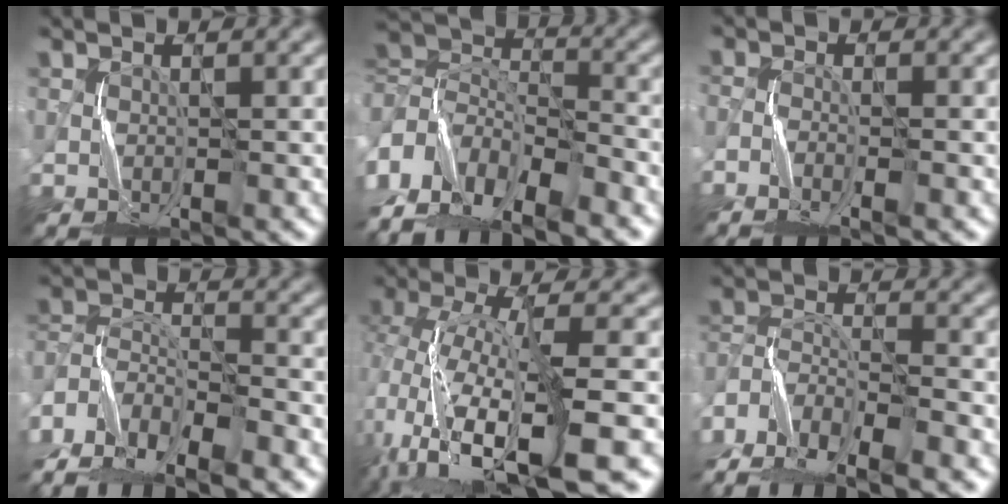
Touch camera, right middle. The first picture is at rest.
{"total": 11.5, "force": [-7.7, 5.7, 6.3], "torque": [-0.143, 0.005, -0.157]}
{"total": 2.1, "force": [-2.0, 0.0, 0.7], "torque": [-0.019, 0.001, -0.044]}
{"total": 11.2, "force": [-9.8, 3.4, 4.3], "torque": [-0.075, -0.010, -0.177]}
{"total": 13.6, "force": [-5.6, 3.3, 12.0], "torque": [-0.247, -0.012, -0.080]}
{"total": 10.8, "force": [-9.3, 3.0, 4.6], "torque": [-0.080, -0.015, -0.165]}